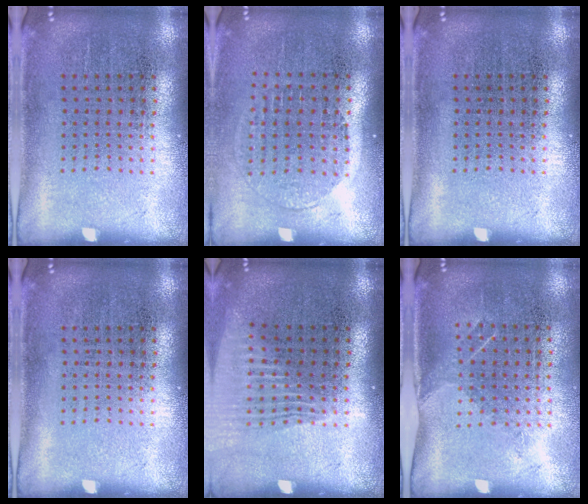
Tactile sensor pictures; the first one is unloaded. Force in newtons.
{"total": 1.5, "press": 1.3, "slide": 0.7}
{"total": 0.0}
{"total": 0.0}
{"total": 1.5, "press": 1.3, "slide": 0.6}
{"total": 1.2, "press": 0.9, "slide": 0.7}